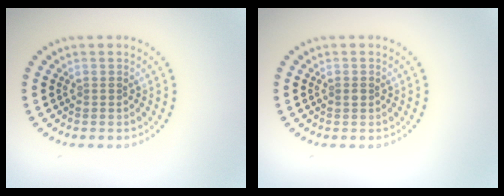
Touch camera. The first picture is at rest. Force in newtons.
{"total": 0.7, "press": 0.7, "slide": 0.1}